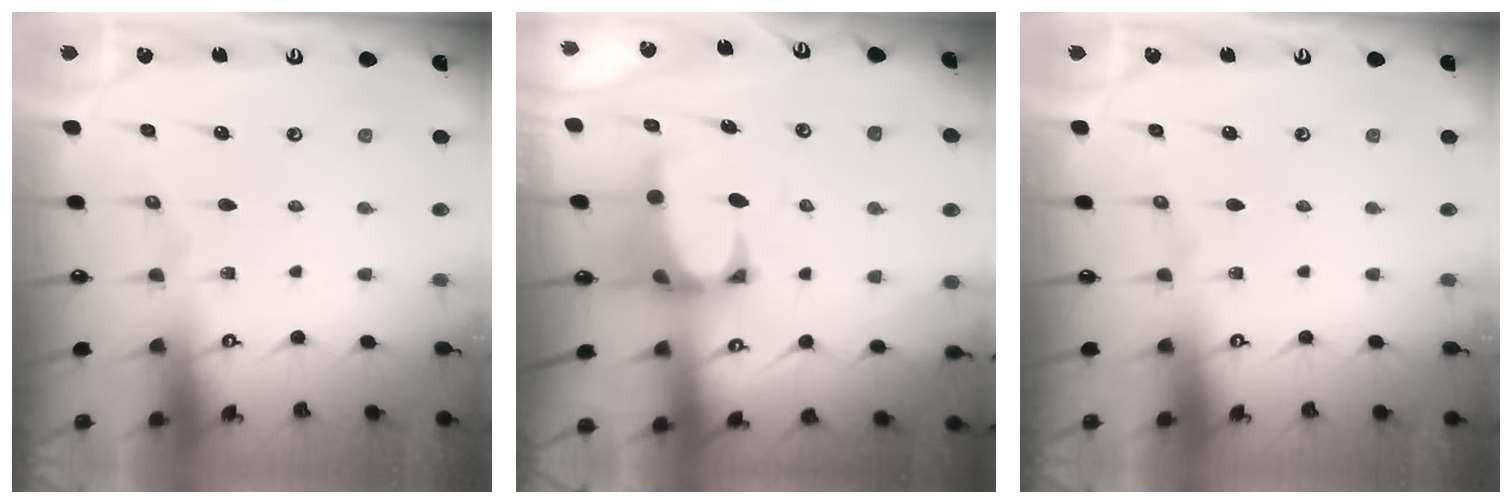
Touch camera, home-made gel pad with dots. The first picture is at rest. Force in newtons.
{"total": 2.6, "press": 2.4, "slide": 1.1}
{"total": 0.0}